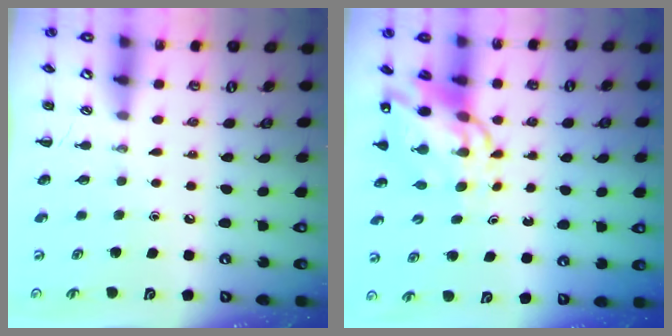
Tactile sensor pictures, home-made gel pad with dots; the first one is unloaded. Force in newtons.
{"total": 10.7, "press": 10.3, "slide": 2.8}